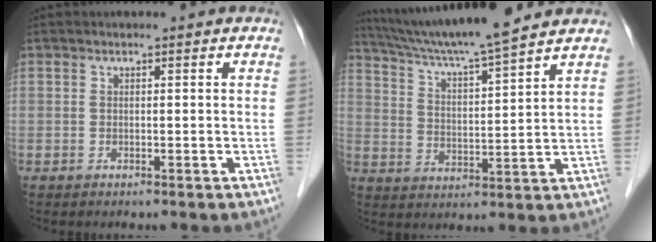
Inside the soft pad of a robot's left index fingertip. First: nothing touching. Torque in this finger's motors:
{"motor_torque": [0.07, -0.45, 0.52, 0.13]}